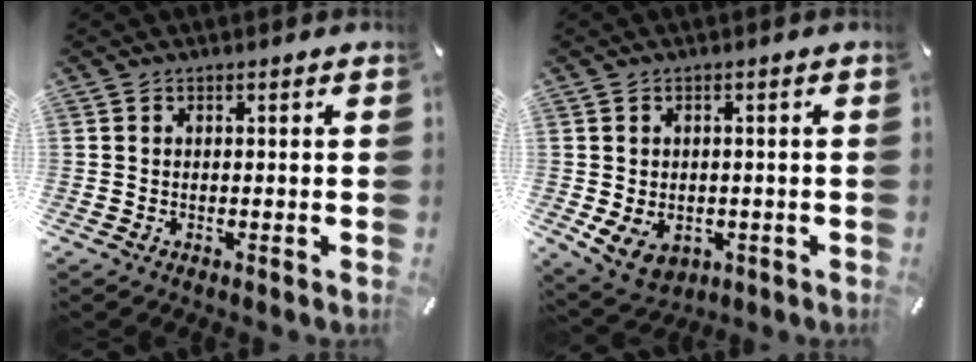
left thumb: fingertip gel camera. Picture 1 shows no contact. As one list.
[{"total": 6.2, "force": [-1.4, 5.1, 3.3], "torque": [-0.060, 0.005, -0.025]}]